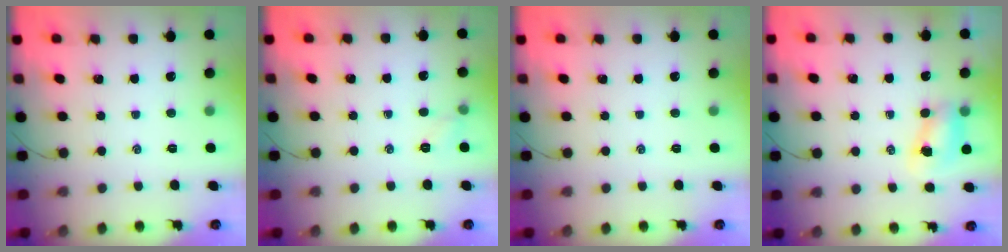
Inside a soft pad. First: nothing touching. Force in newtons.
{"total": 5.2, "press": 5.0, "slide": 1.5}
{"total": 0.0}
{"total": 7.0, "press": 6.9, "slide": 0.9}